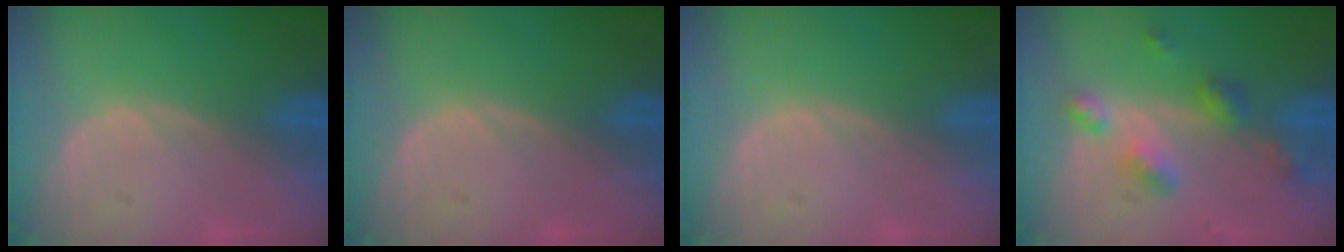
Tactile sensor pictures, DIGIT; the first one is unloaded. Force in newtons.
{"total": 0.0}
{"total": 0.0}
{"total": 6.0, "press": 5.3, "slide": 2.8}